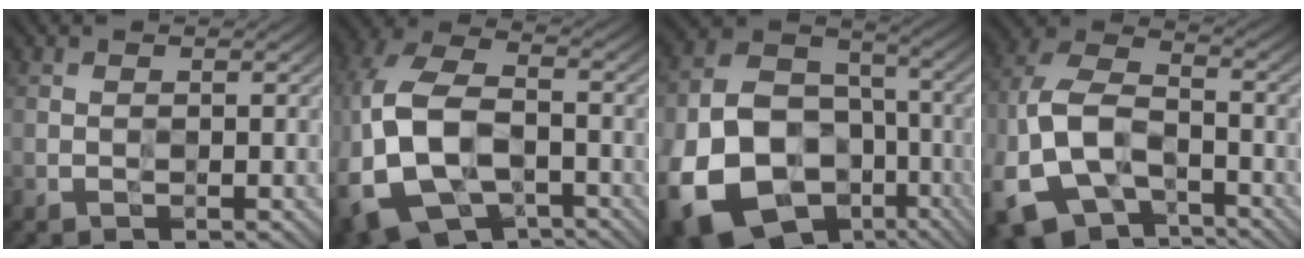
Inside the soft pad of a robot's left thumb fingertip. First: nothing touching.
{"total": 15.6, "force": [-5.3, 9.4, 11.3], "torque": [-0.274, -0.023, -0.100]}
{"total": 20.3, "force": [-8.0, 15.2, 10.8], "torque": [-0.247, -0.050, -0.128]}
{"total": 14.2, "force": [-6.5, 8.6, 9.3], "torque": [-0.229, -0.017, -0.134]}